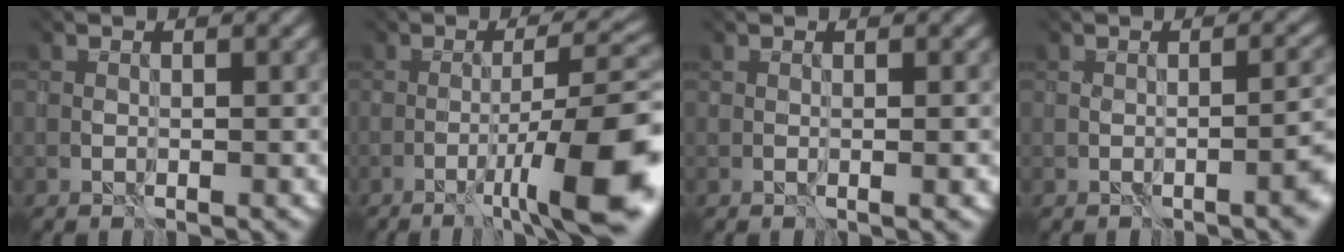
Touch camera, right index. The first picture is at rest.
{"total": 9.2, "force": [-5.0, 0.5, 7.7], "torque": [-0.120, 0.002, -0.061]}
{"total": 0.6, "force": [-0.1, 0.0, 0.6], "torque": [-0.008, 0.000, 0.000]}
{"total": 3.3, "force": [-1.9, 0.6, 2.7], "torque": [-0.011, 0.004, -0.006]}